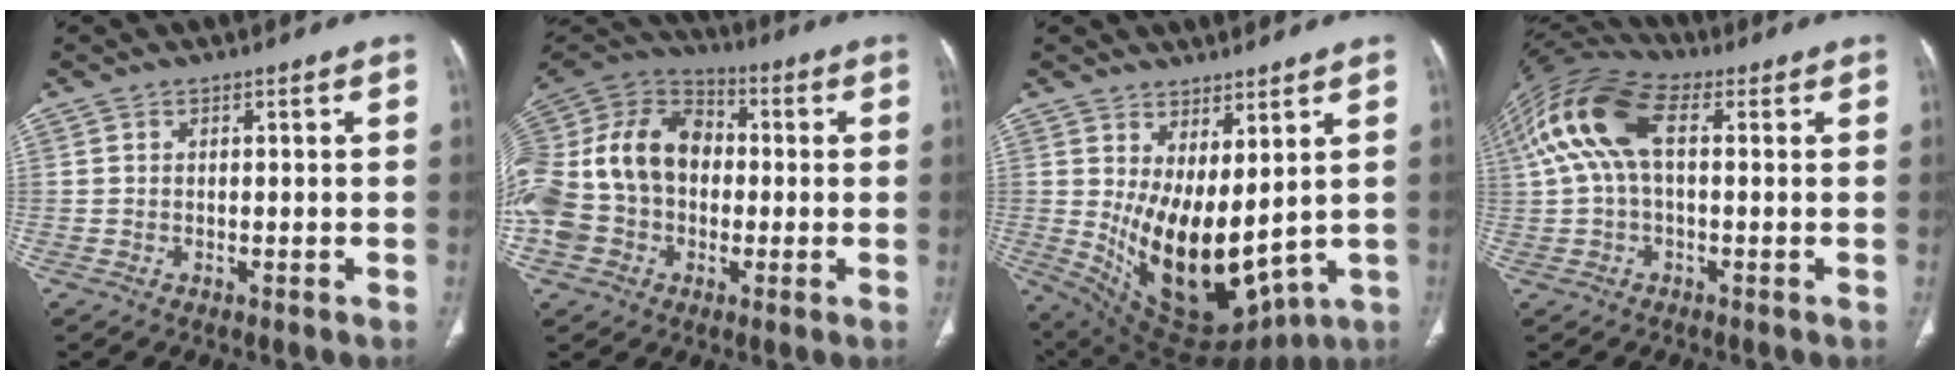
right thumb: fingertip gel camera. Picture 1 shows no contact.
{"total": 22.9, "force": [-1.2, 17.5, 14.8], "torque": [-0.326, 0.046, -0.021]}
{"total": 17.0, "force": [2.0, 8.5, 14.6], "torque": [-0.228, -0.051, 0.072]}
{"total": 13.6, "force": [2.5, 7.1, 11.3], "torque": [-0.245, 0.042, 0.043]}